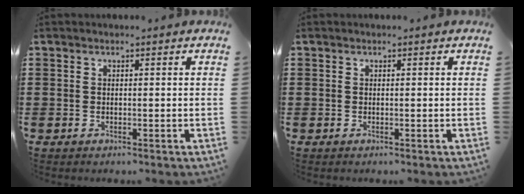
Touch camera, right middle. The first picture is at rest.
{"total": 0.0}